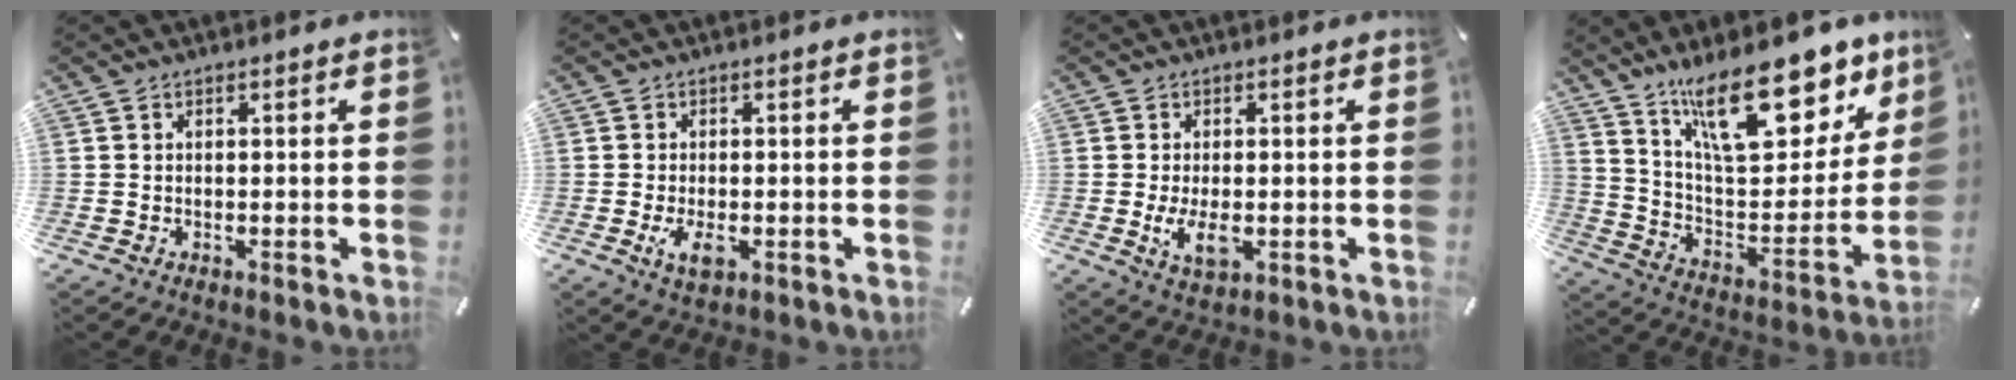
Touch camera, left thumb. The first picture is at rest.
{"total": 4.3, "force": [-1.1, 2.2, 3.5], "torque": [-0.085, -0.005, -0.024]}
{"total": 5.8, "force": [-0.9, 3.0, 4.9], "torque": [-0.108, -0.010, -0.020]}
{"total": 24.7, "force": [16.1, 10.9, 15.3], "torque": [-0.222, -0.104, 0.277]}